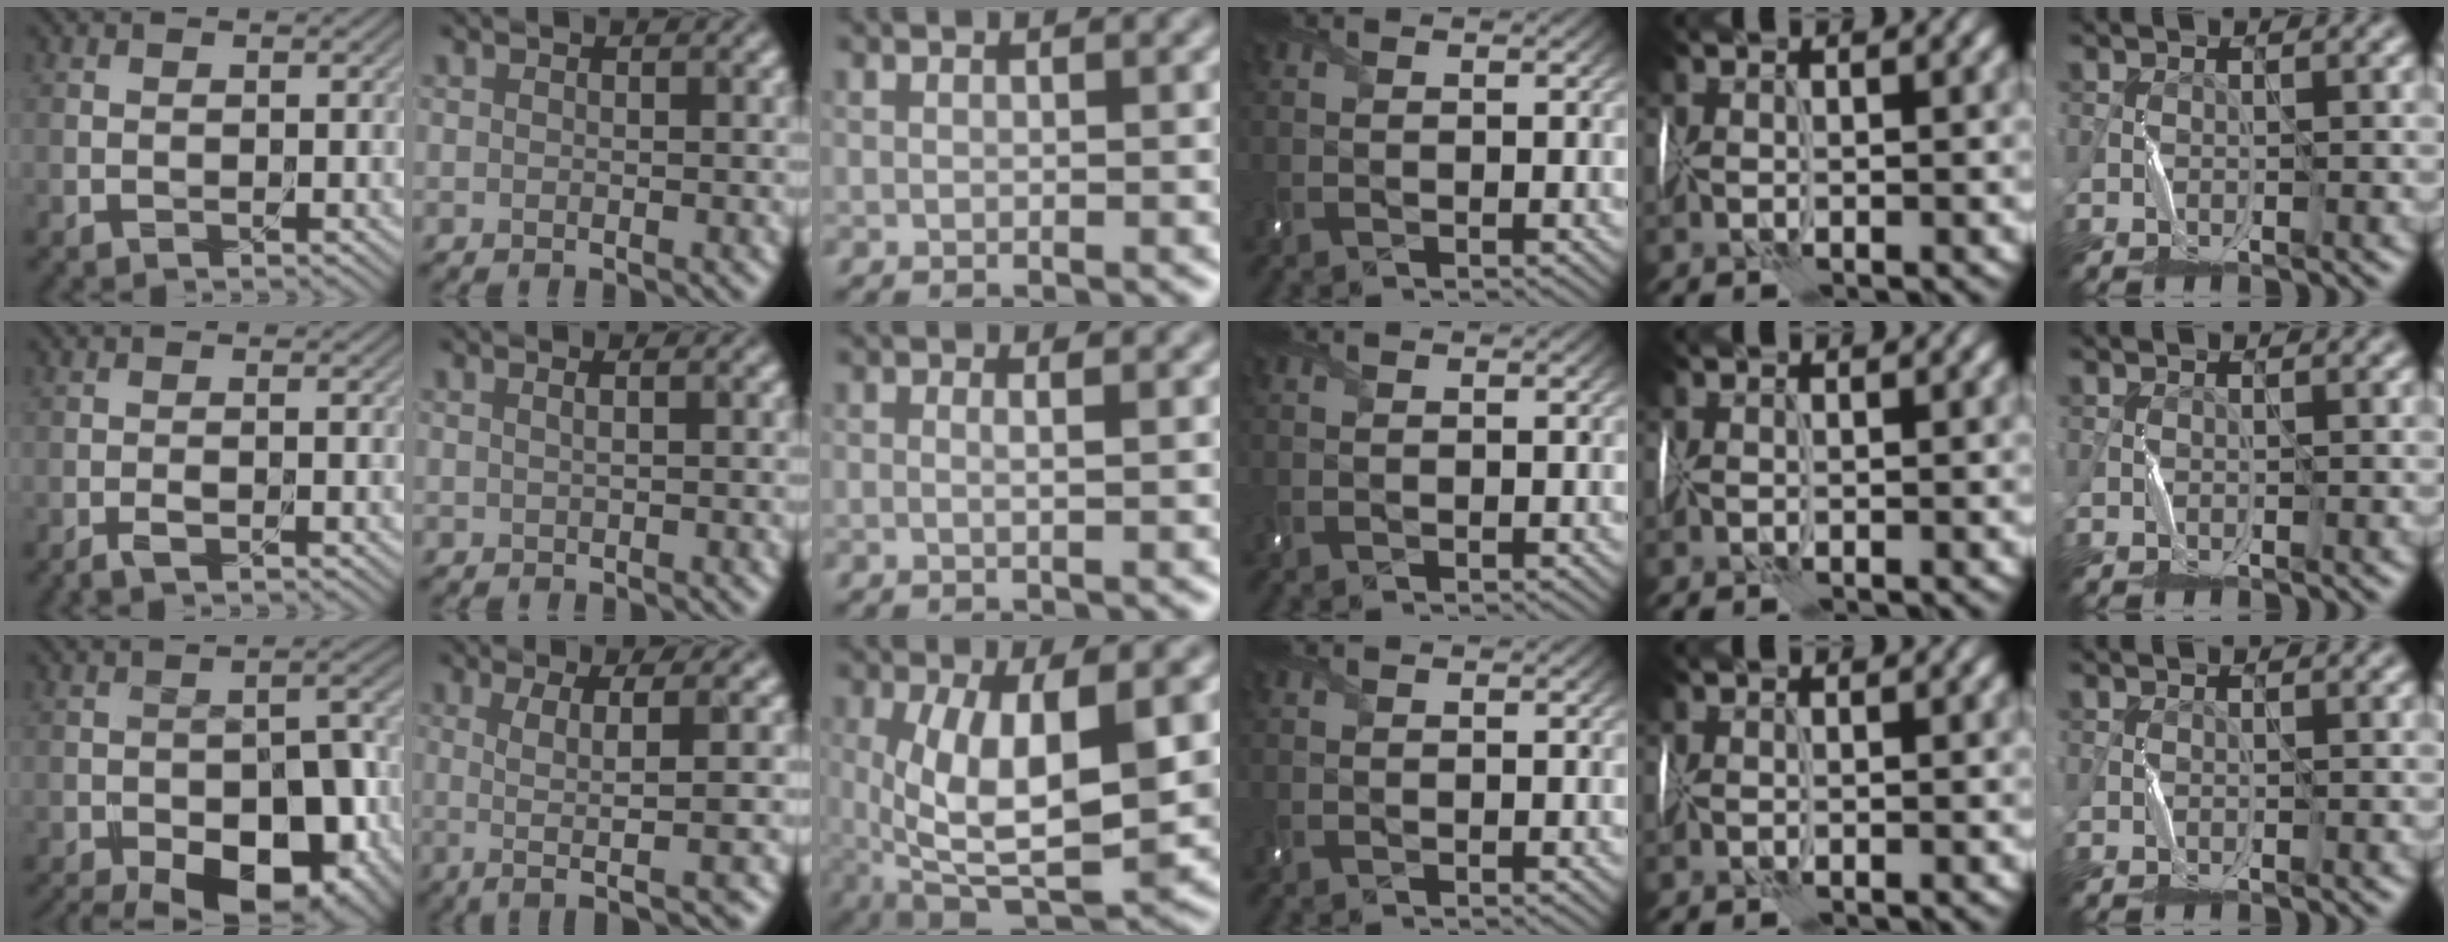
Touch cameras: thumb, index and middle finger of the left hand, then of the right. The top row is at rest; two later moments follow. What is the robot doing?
{"motion": "wrap", "object": "sponge"}